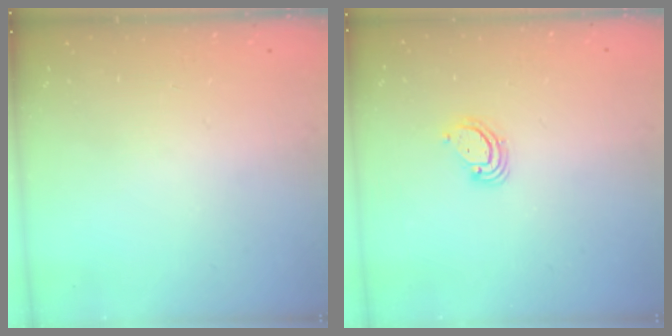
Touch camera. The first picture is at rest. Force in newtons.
{"total": 3.2, "press": 3.2, "slide": 0.2}